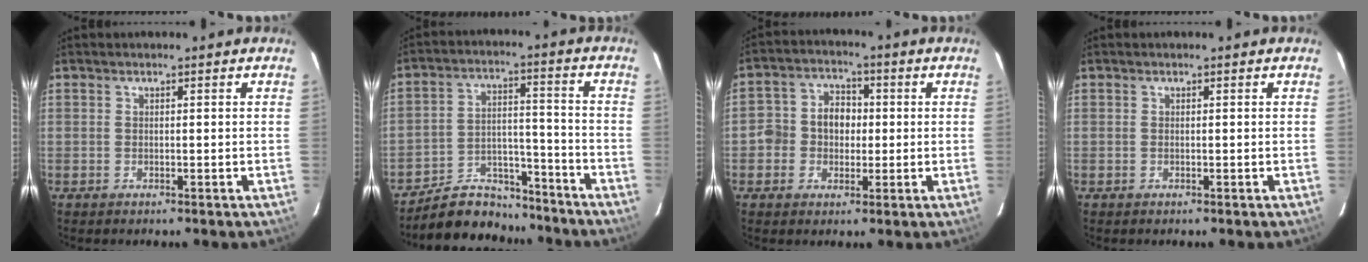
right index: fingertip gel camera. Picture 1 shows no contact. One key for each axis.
{"total": 13.1, "fx": -11.7, "fy": 5.3, "fz": 2.8, "tx": -0.067, "ty": 0.034, "tz": -0.179}
{"total": 7.0, "fx": -0.8, "fy": 6.3, "fz": 2.9, "tx": -0.057, "ty": 0.022, "tz": -0.018}
{"total": 0.0}